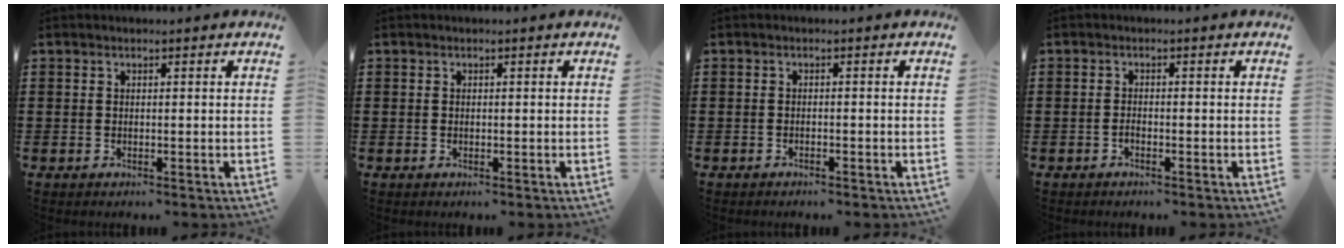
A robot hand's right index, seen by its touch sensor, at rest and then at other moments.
{"total": 0.0}
{"total": 0.8, "force": [-0.7, 0.1, 0.2], "torque": [-0.008, -0.002, -0.014]}
{"total": 0.8, "force": [-0.6, 0.3, 0.4], "torque": [-0.011, -0.003, -0.011]}